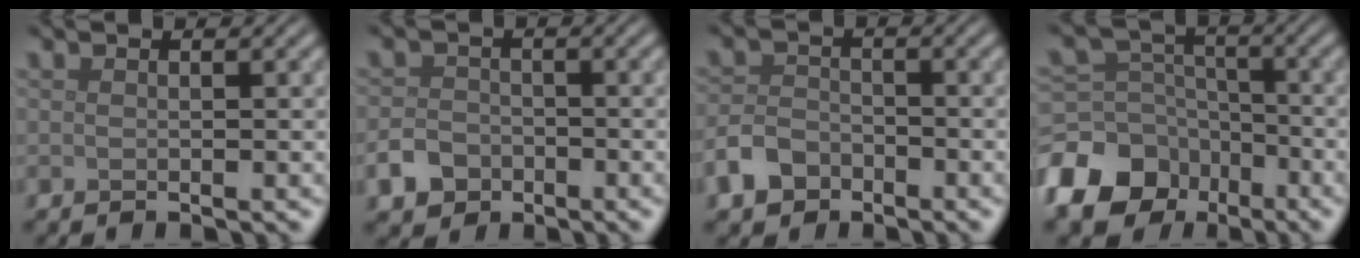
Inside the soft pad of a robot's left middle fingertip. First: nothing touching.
{"total": 3.1, "force": [-1.6, 2.4, 1.1], "torque": [-0.022, -0.003, -0.032]}
{"total": 3.5, "force": [-2.2, 2.4, 1.3], "torque": [-0.024, 0.001, -0.049]}
{"total": 12.1, "force": [-7.1, 9.0, 3.9], "torque": [-0.107, -0.031, -0.132]}